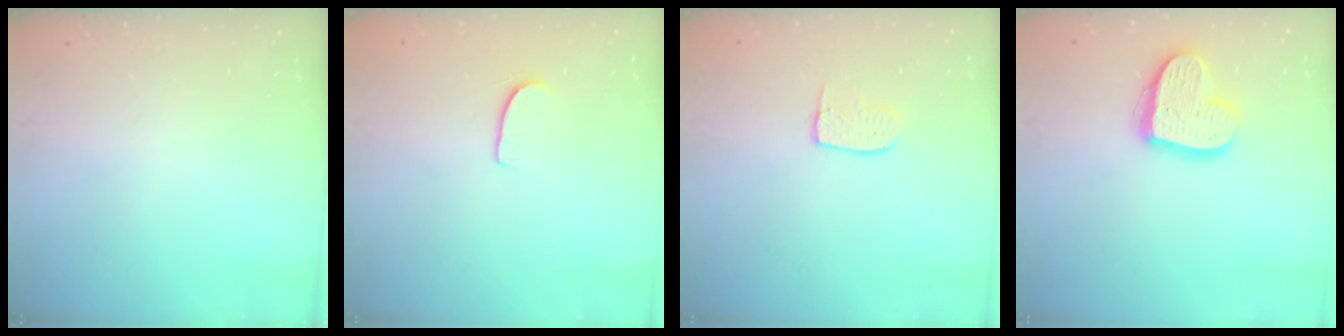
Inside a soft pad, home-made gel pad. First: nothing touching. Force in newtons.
{"total": 5.7, "press": 5.7, "slide": 0.3}
{"total": 6.7, "press": 6.7, "slide": 0.4}
{"total": 16.6, "press": 16.6, "slide": 1.4}